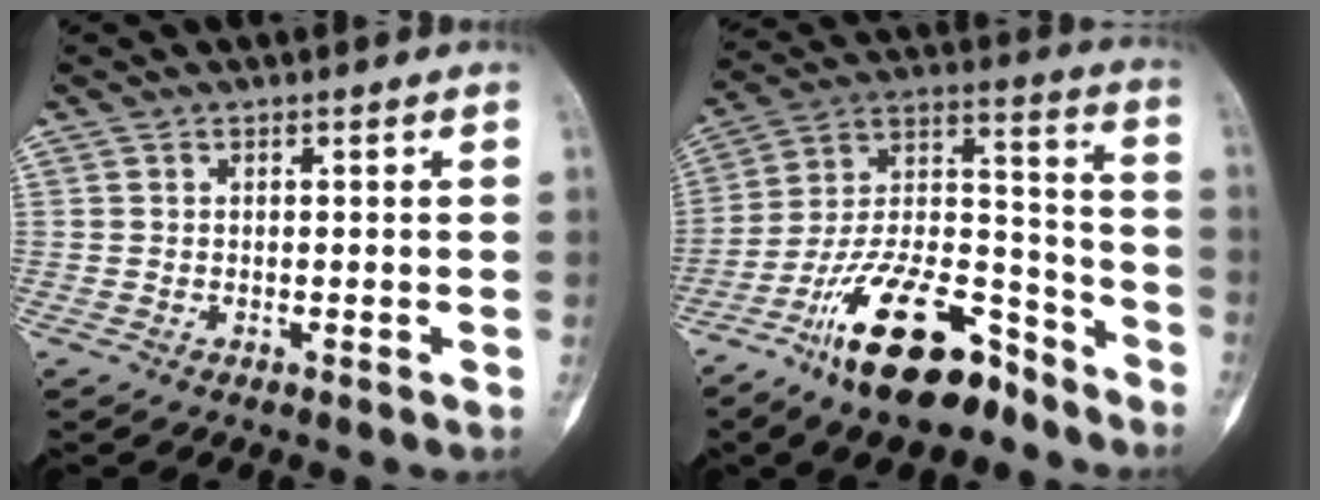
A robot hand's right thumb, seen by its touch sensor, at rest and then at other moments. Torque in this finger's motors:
{"motor_torque": [0.78, 0.57, 1.50, -1.29, 0.41]}